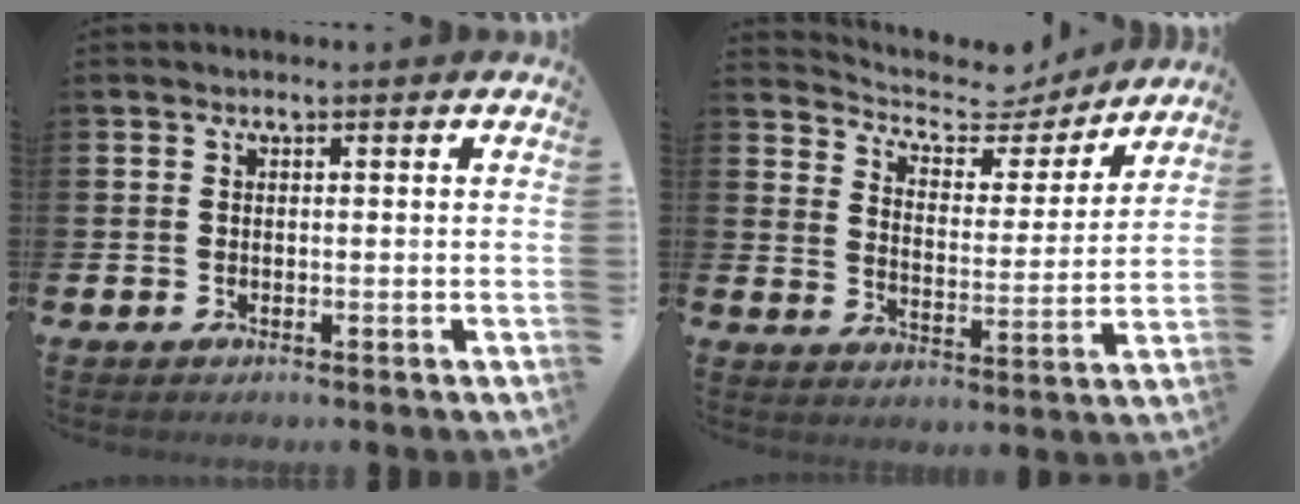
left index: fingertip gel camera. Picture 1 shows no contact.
{"total": 6.4, "force": [5.8, 2.5, 1.1], "torque": [-0.050, -0.047, 0.095]}